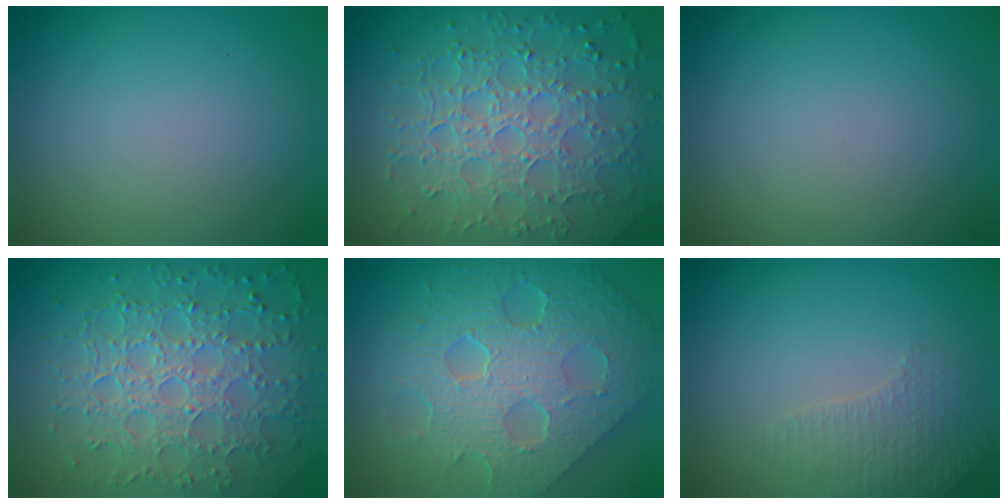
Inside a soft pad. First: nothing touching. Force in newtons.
{"total": 7.7, "press": 5.7, "slide": 5.1}
{"total": 0.0}
{"total": 7.7, "press": 5.7, "slide": 5.1}
{"total": 8.8, "press": 6.4, "slide": 6.1}
{"total": 2.3, "press": 2.2, "slide": 0.7}